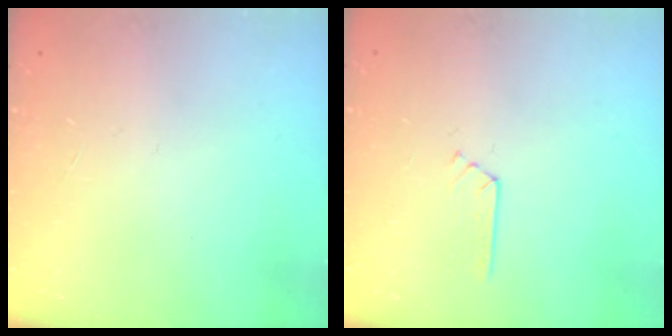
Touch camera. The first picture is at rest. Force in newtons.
{"total": 2.5, "press": 2.5, "slide": 0.3}